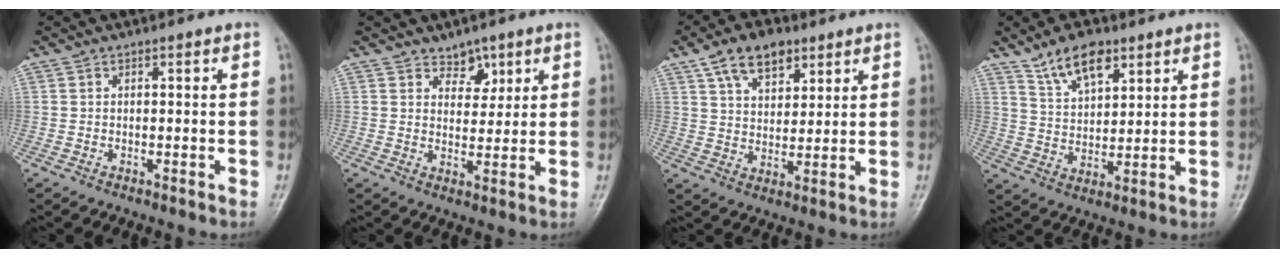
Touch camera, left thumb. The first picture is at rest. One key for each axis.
{"total": 5.8, "fx": 4.1, "fy": 3.1, "fz": 2.7, "tx": -0.015, "ty": -0.032, "tz": 0.071}
{"total": 9.4, "fx": 5.5, "fy": 5.4, "fz": 5.3, "tx": -0.063, "ty": -0.024, "tz": 0.097}
{"total": 8.7, "fx": 5.8, "fy": 4.1, "fz": 5.1, "tx": -0.070, "ty": -0.031, "tz": 0.109}